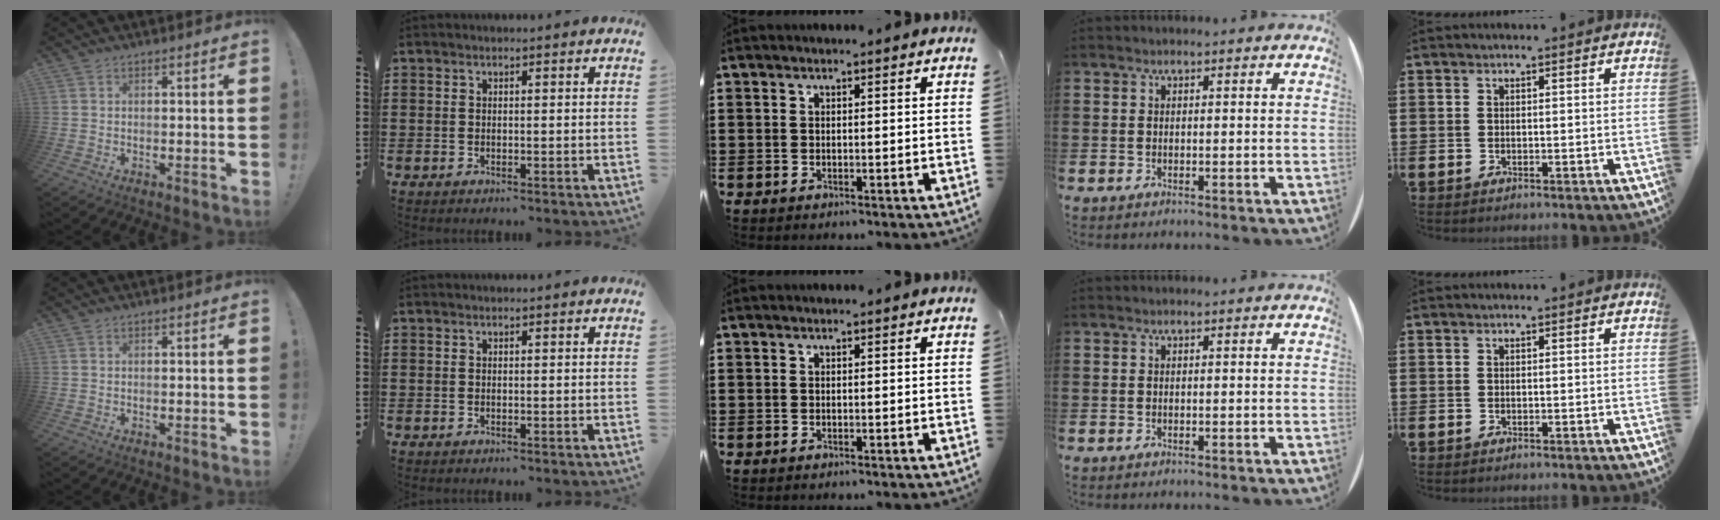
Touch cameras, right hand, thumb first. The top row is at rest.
{}